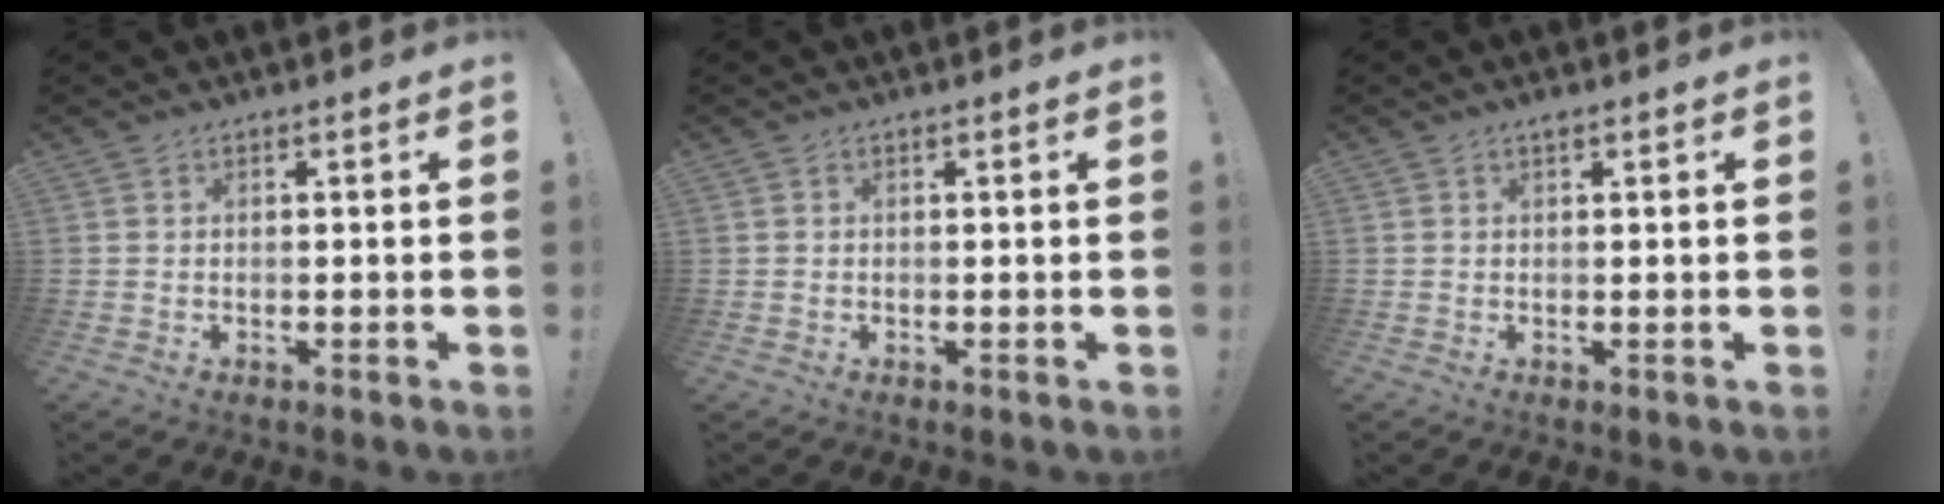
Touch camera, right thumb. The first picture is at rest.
{"total": 0.9, "force": [0.3, 0.8, -0.3], "torque": [0.013, -0.003, 0.003]}
{"total": 1.0, "force": [0.8, 0.0, 0.6], "torque": [-0.004, -0.003, 0.012]}